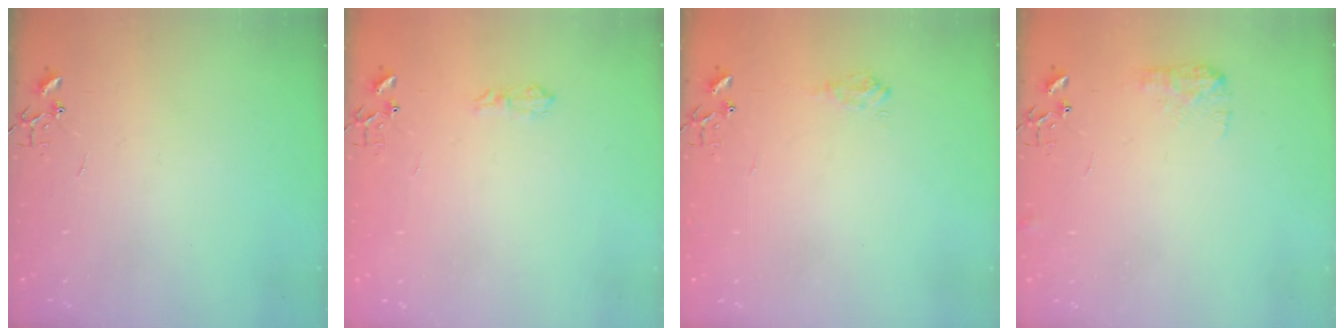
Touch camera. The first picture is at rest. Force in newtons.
{"total": 7.0, "press": 6.9, "slide": 0.9}
{"total": 6.8, "press": 6.8, "slide": 0.8}
{"total": 8.3, "press": 8.2, "slide": 0.3}